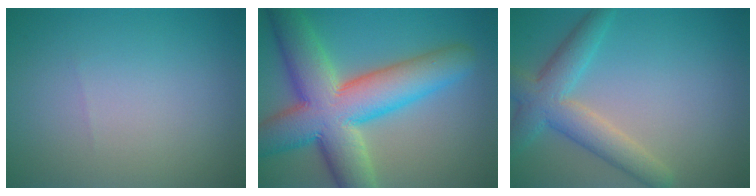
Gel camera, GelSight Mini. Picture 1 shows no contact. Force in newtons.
{"total": 12.2, "press": 12.2, "slide": 0.3}
{"total": 4.9, "press": 4.9, "slide": 0.3}